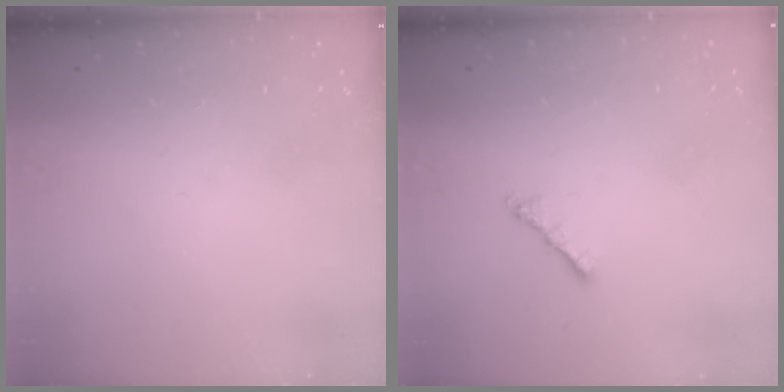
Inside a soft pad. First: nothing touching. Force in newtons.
{"total": 2.0, "press": 1.9, "slide": 0.6}